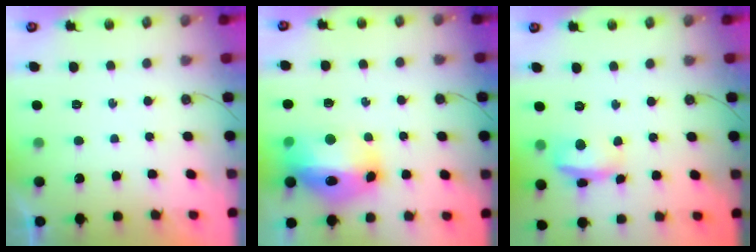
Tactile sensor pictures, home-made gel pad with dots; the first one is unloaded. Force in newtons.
{"total": 16.5, "press": 16.5, "slide": 1.4}
{"total": 9.2, "press": 9.1, "slide": 1.4}